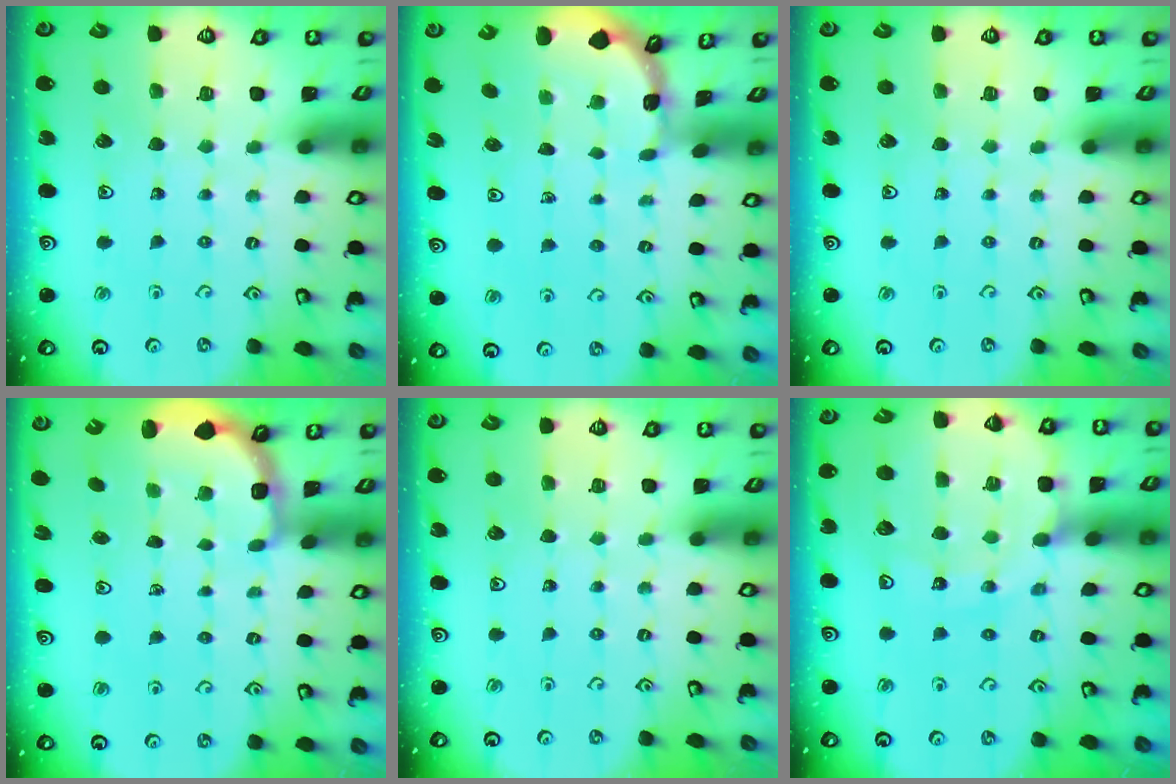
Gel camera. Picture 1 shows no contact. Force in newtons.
{"total": 0.7, "press": 0.6, "slide": 0.1}
{"total": 0.0}
{"total": 2.8, "press": 2.3, "slide": 1.7}
{"total": 0.0}
{"total": 13.5, "press": 13.5, "slide": 1.2}